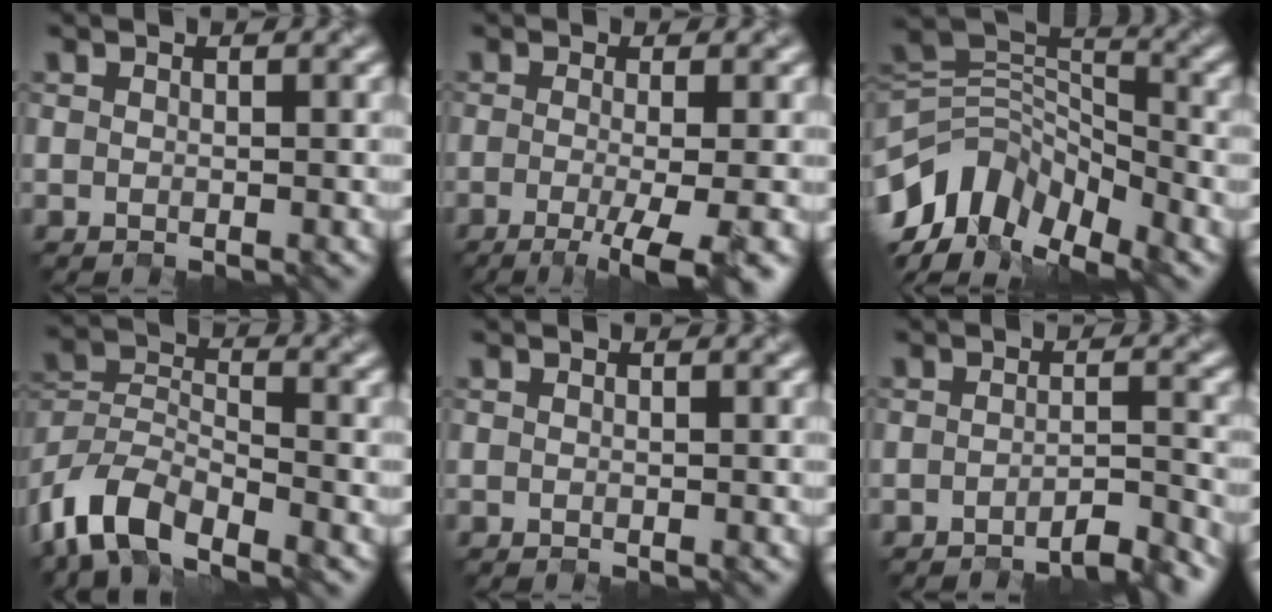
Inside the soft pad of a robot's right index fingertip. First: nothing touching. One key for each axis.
{"total": 6.3, "fx": -2.3, "fy": 1.7, "fz": 5.6, "tx": -0.068, "ty": -0.016, "tz": -0.032}
{"total": 10.4, "fx": -5.9, "fy": 5.7, "fz": 6.4, "tx": -0.118, "ty": 0.005, "tz": -0.120}
{"total": 7.6, "fx": -5.6, "fy": 3.1, "fz": 4.0, "tx": -0.073, "ty": -0.004, "tz": -0.120}
{"total": 0.0}
{"total": 3.0, "fx": -2.3, "fy": 0.5, "fz": 1.8, "tx": -0.013, "ty": 0.005, "tz": -0.047}